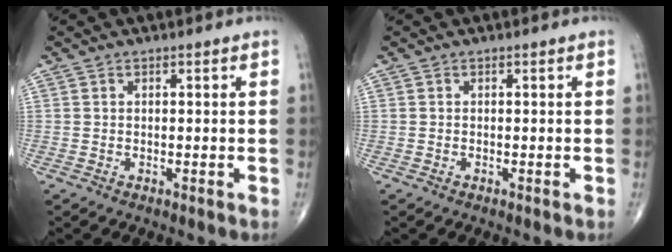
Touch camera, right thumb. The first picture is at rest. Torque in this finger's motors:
{"motor_torque": [-0.28, -0.28, -0.01, -0.04, -0.07]}